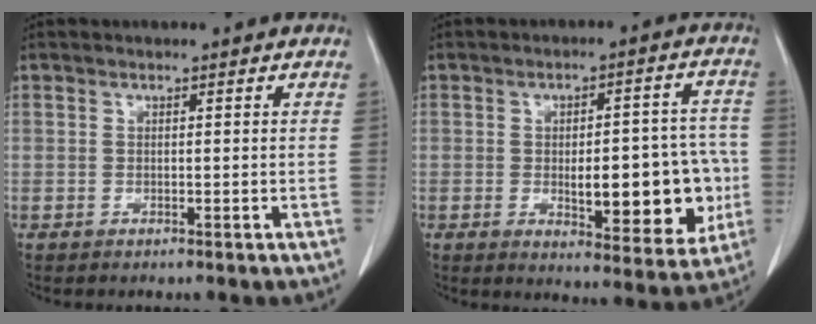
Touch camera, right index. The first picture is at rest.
{"total": 14.3, "force": [-2.3, 5.2, 13.1], "torque": [-0.161, 0.016, -0.017]}